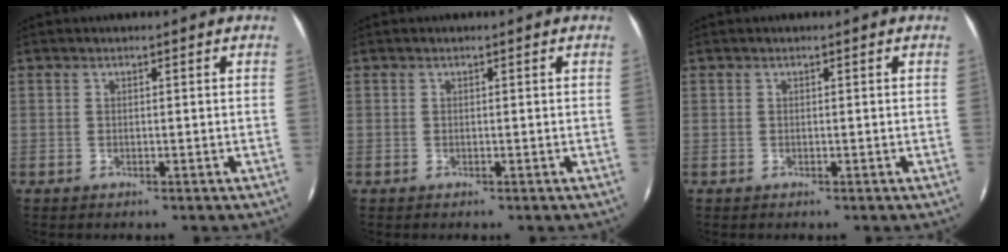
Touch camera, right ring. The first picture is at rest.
{"total": 0.0}
{"total": 0.0}